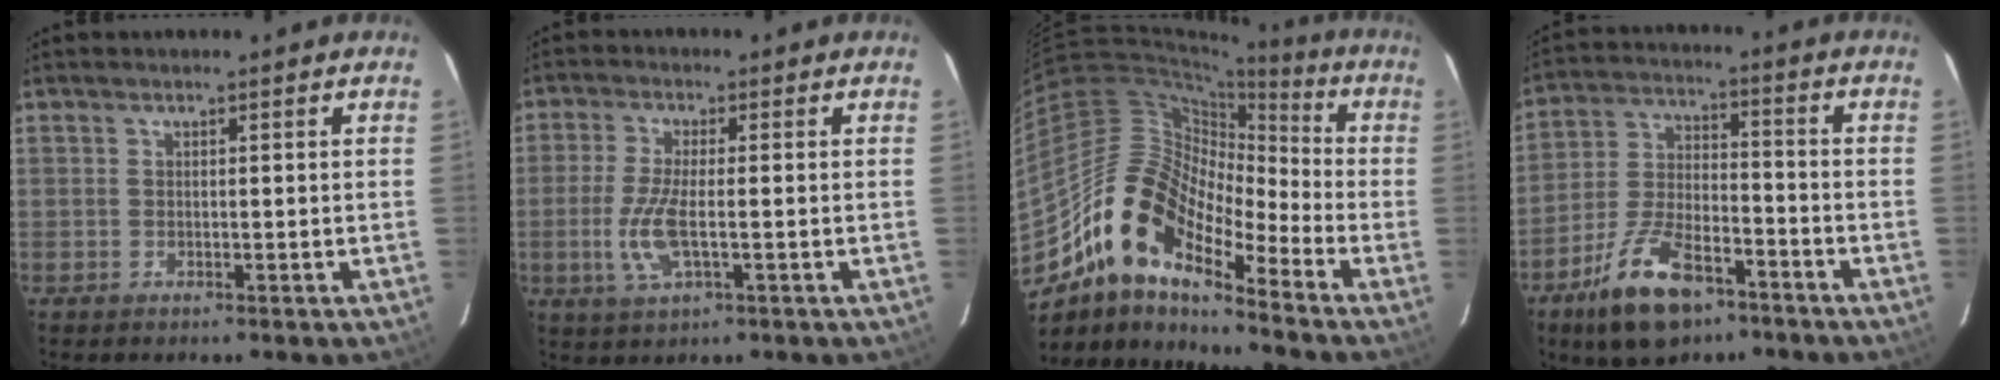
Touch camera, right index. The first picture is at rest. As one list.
[{"total": 7.3, "force": [-1.7, 2.0, 6.8], "torque": [-0.148, -0.009, -0.035]}, {"total": 15.4, "force": [-10.9, 5.6, 9.3], "torque": [-0.153, 0.005, -0.223]}, {"total": 14.6, "force": [-9.2, 6.5, 9.3], "torque": [-0.199, -0.005, -0.161]}]